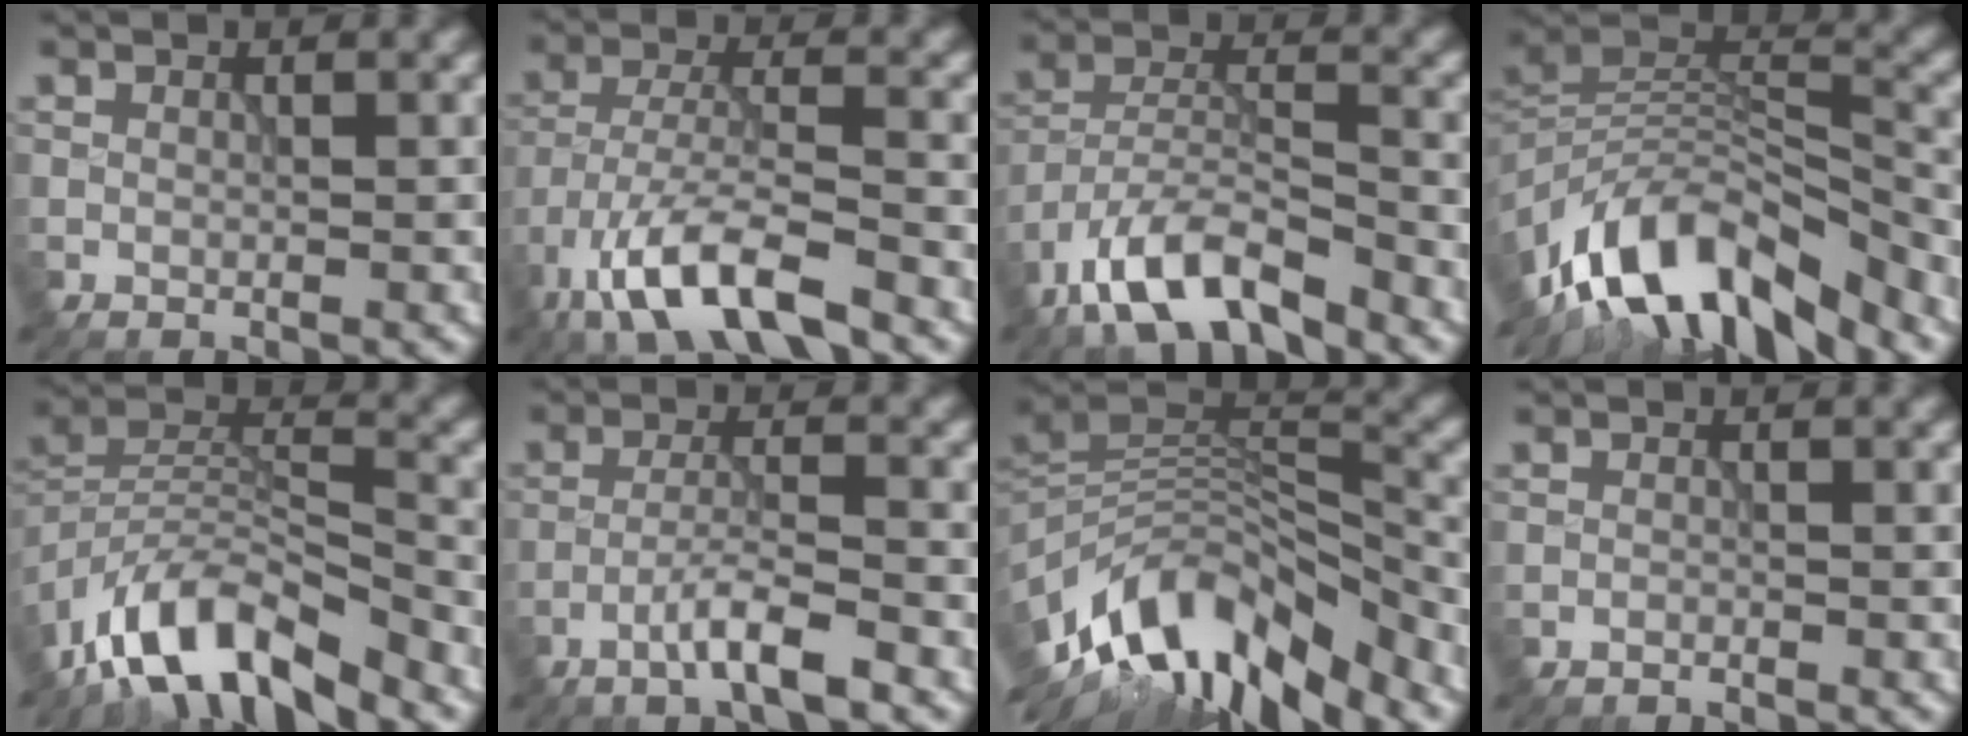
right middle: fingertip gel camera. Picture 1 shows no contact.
{"total": 9.3, "force": [-6.1, 2.6, 6.5], "torque": [-0.120, -0.002, -0.117]}
{"total": 8.0, "force": [-6.0, 2.4, 4.7], "torque": [-0.079, 0.000, -0.119]}
{"total": 12.3, "force": [-8.4, 4.8, 7.6], "torque": [-0.136, 0.025, -0.156]}
{"total": 10.1, "force": [-7.7, 3.2, 5.7], "torque": [-0.089, 0.002, -0.153]}
{"total": 4.0, "force": [-2.5, 0.3, 3.2], "torque": [-0.058, 0.010, -0.055]}
{"total": 12.4, "force": [-8.1, 4.8, 8.0], "torque": [-0.149, 0.023, -0.149]}
{"total": 0.7, "force": [-0.7, 0.1, 0.1], "torque": [0.000, 0.000, -0.016]}